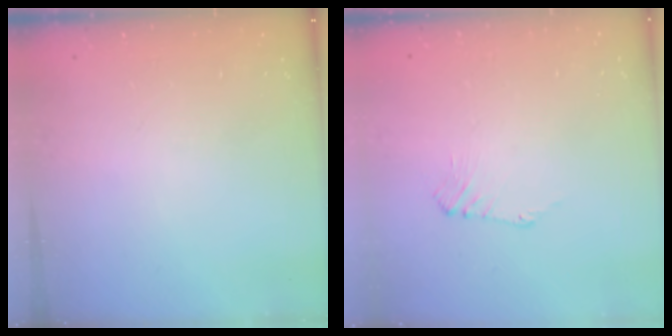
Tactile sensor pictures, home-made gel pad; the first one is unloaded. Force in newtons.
{"total": 1.1, "press": 1.0, "slide": 0.4}